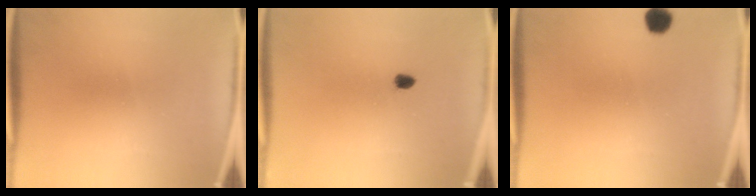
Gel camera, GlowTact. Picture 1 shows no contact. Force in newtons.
{"total": 1.5}
{"total": 3.3}